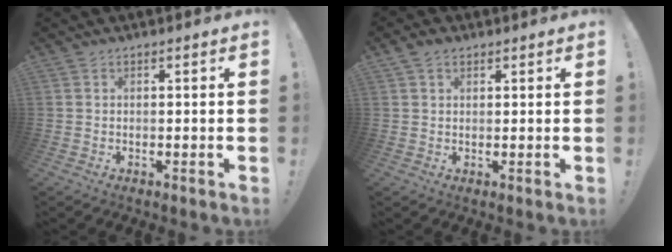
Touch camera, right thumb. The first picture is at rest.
{"total": 2.7, "force": [1.7, 1.7, 1.2], "torque": [-0.023, -0.001, 0.032]}